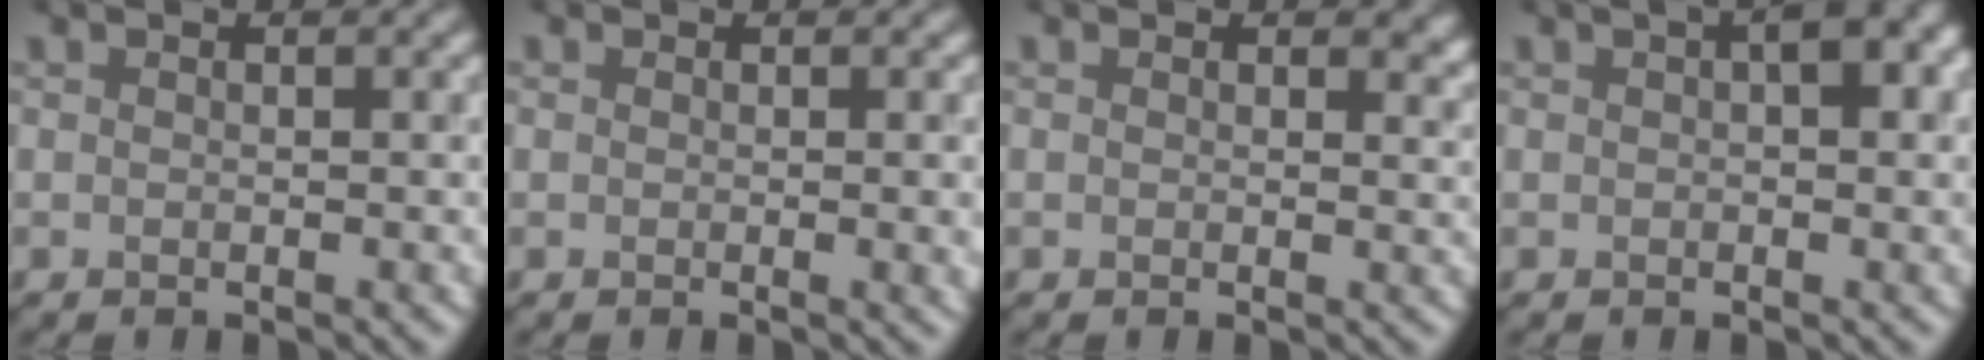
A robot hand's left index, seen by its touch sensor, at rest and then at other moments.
{"total": 1.4, "force": [0.1, 0.4, 1.3], "torque": [-0.013, -0.004, 0.001]}
{"total": 1.4, "force": [0.7, 1.0, 0.8], "torque": [-0.006, -0.007, 0.008]}
{"total": 3.6, "force": [1.1, 1.5, 3.1], "torque": [-0.038, 0.012, 0.014]}